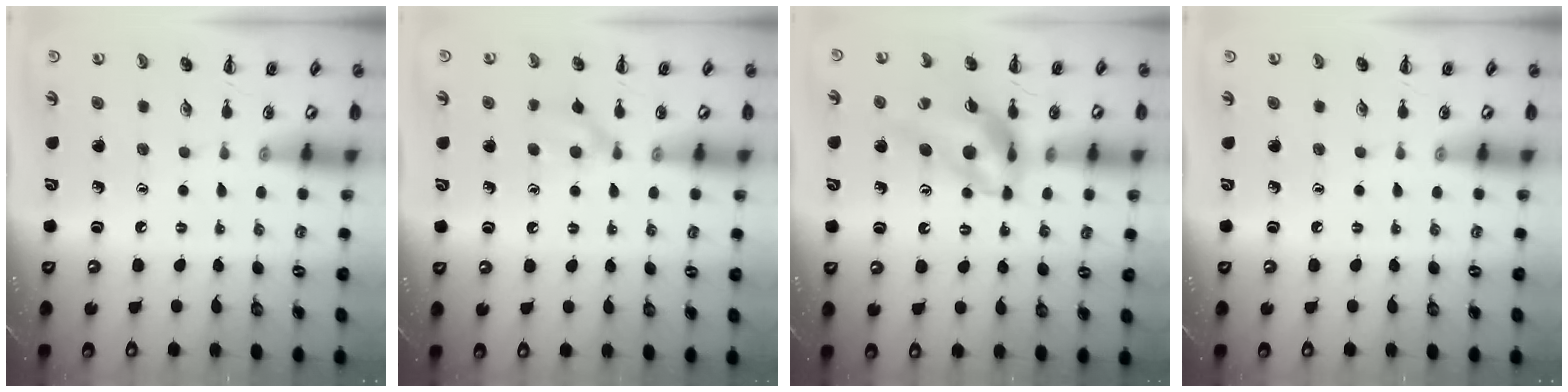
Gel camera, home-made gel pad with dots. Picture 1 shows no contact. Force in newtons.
{"total": 6.7, "press": 6.4, "slide": 1.9}
{"total": 11.6, "press": 11.0, "slide": 3.8}
{"total": 0.0}